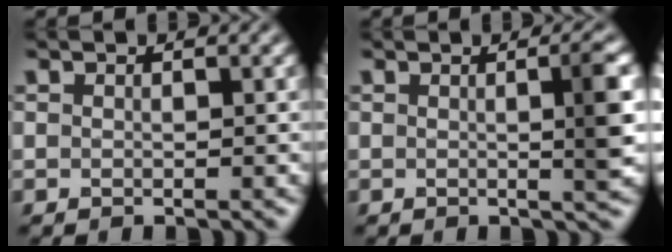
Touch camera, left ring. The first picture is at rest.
{"total": 3.7, "force": [0.1, 0.8, 3.6], "torque": [-0.042, 0.001, -0.004]}